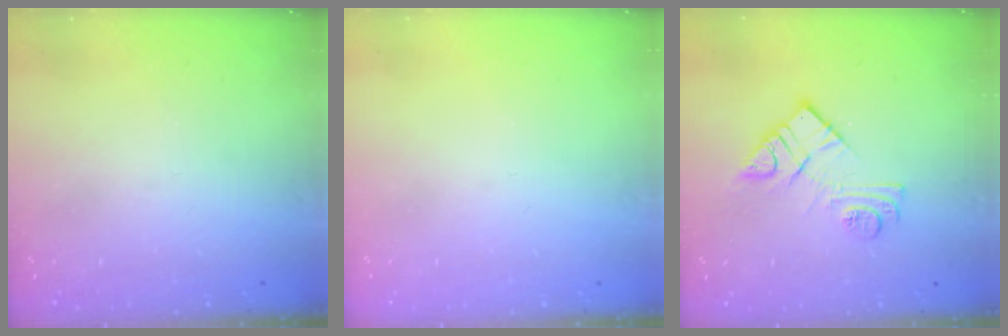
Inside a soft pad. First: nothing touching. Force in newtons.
{"total": 0.0}
{"total": 11.1, "press": 11.0, "slide": 0.8}